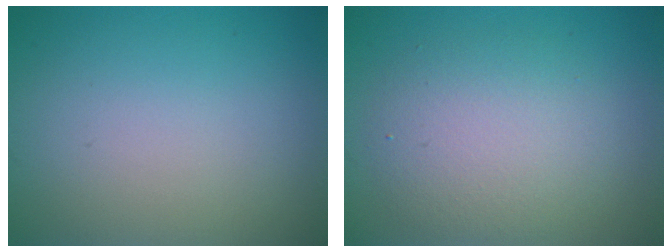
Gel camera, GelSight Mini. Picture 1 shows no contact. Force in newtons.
{"total": 4.7, "press": 4.6, "slide": 0.5}